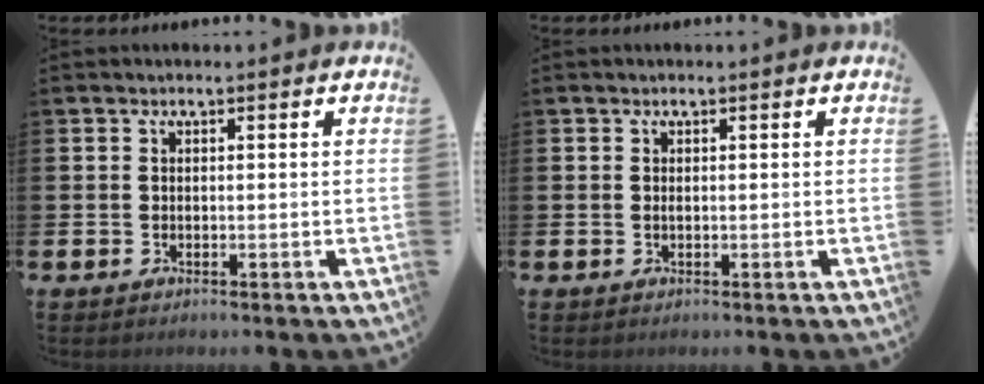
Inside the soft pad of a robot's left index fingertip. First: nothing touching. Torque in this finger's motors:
{"motor_torque": [0.04, -0.04, -0.01, 0.02]}